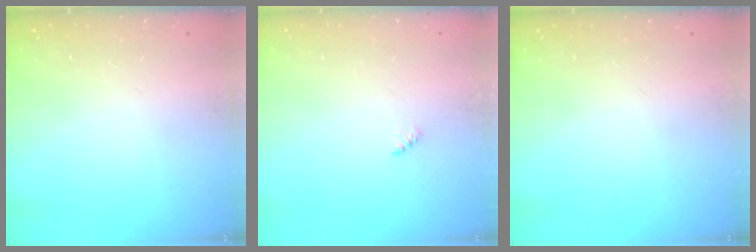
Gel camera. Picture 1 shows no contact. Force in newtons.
{"total": 2.3, "press": 2.2, "slide": 0.5}
{"total": 0.0}